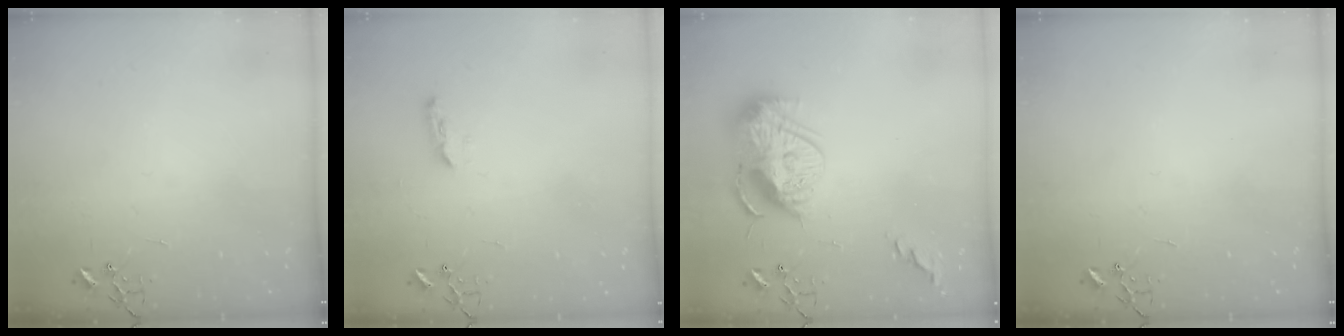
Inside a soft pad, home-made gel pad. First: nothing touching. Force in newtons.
{"total": 5.3, "press": 5.2, "slide": 0.6}
{"total": 15.6, "press": 15.6, "slide": 1.2}
{"total": 0.0}